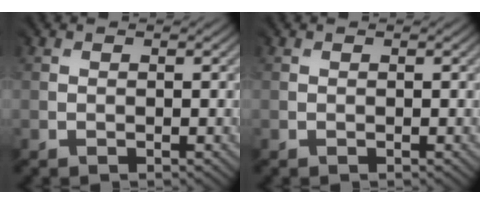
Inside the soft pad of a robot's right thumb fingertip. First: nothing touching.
{"total": 0.0}